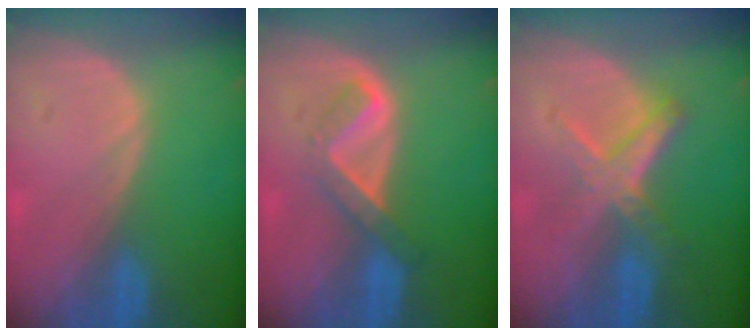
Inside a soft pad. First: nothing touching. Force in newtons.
{"total": 5.2, "press": 4.5, "slide": 2.6}
{"total": 5.8, "press": 5.5, "slide": 1.8}